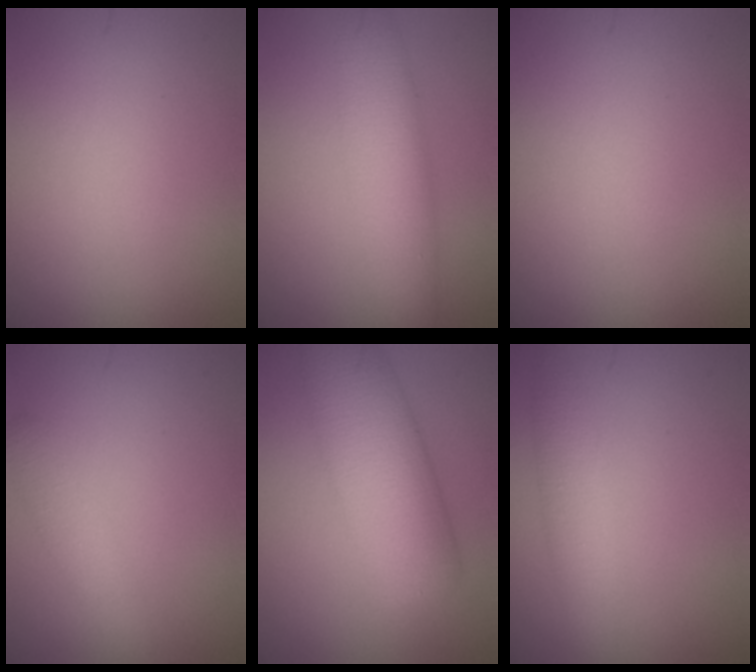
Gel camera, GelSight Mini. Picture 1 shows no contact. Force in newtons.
{"total": 5.2, "press": 5.2, "slide": 0.2}
{"total": 0.0}
{"total": 2.5, "press": 2.5, "slide": 0.2}
{"total": 8.6, "press": 8.6, "slide": 0.2}
{"total": 3.0, "press": 3.0, "slide": 0.1}